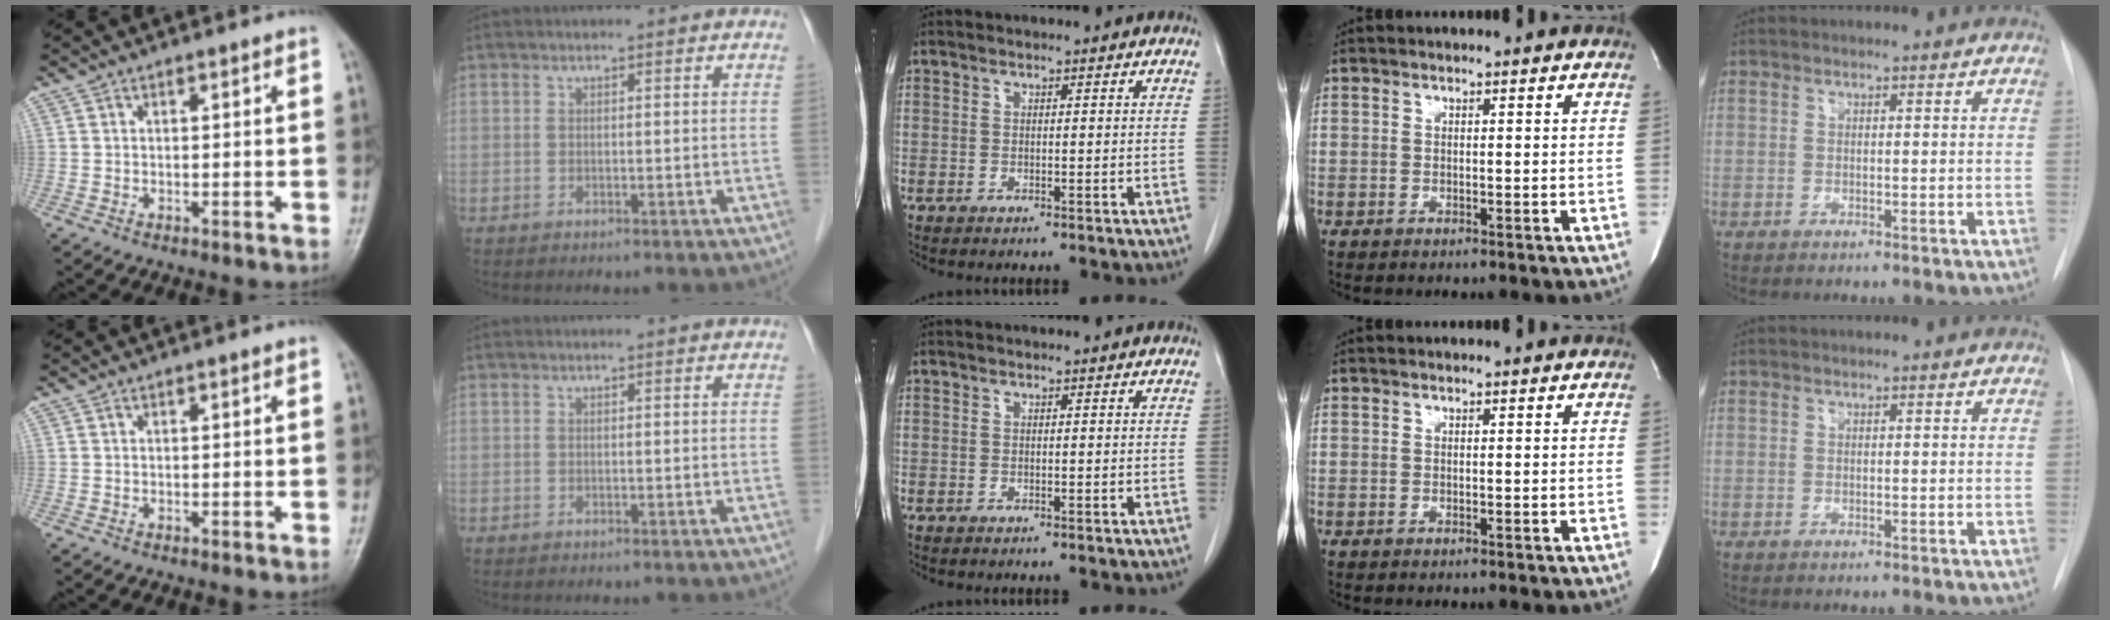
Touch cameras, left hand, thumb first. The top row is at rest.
{}